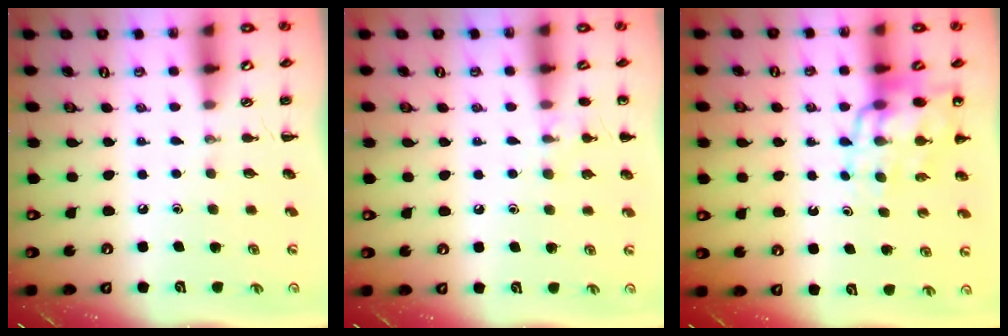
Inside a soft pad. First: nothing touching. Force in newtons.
{"total": 7.4, "press": 7.0, "slide": 2.3}
{"total": 14.7, "press": 14.2, "slide": 3.9}